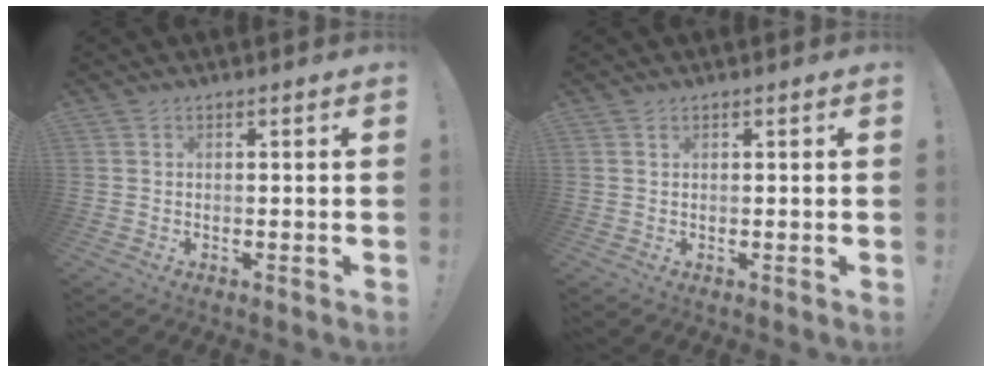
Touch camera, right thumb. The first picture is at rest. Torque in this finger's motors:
{"motor_torque": [0.02, 0.15, 0.28, -0.24, 0.01]}